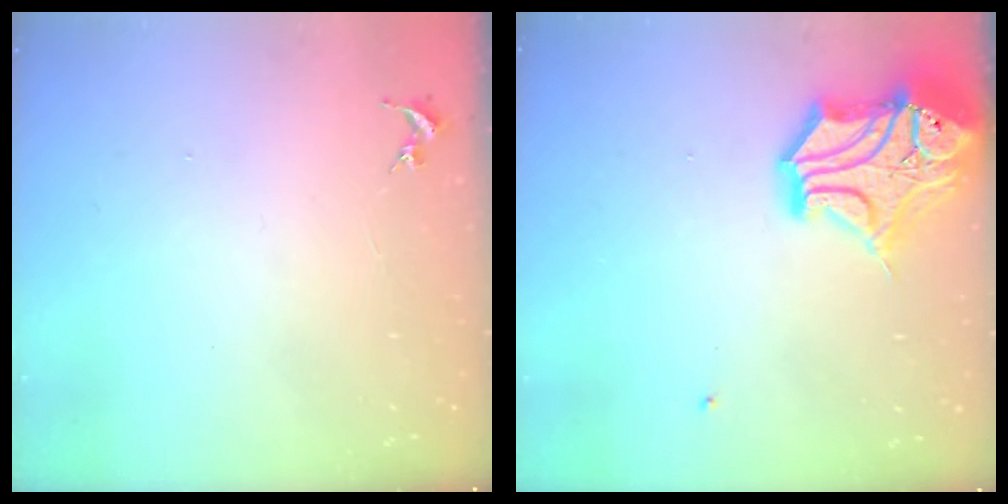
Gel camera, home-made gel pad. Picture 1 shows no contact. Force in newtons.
{"total": 18.1, "press": 17.9, "slide": 2.4}